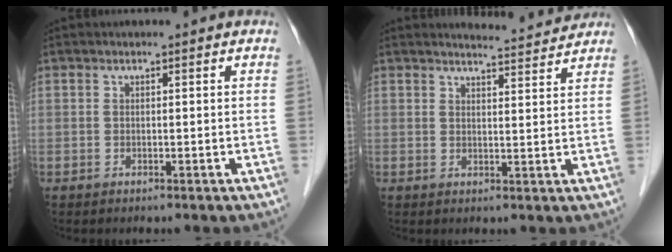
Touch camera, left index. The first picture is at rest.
{"total": 4.7, "force": [4.7, -0.3, 0.1], "torque": [-0.015, -0.004, 0.059]}